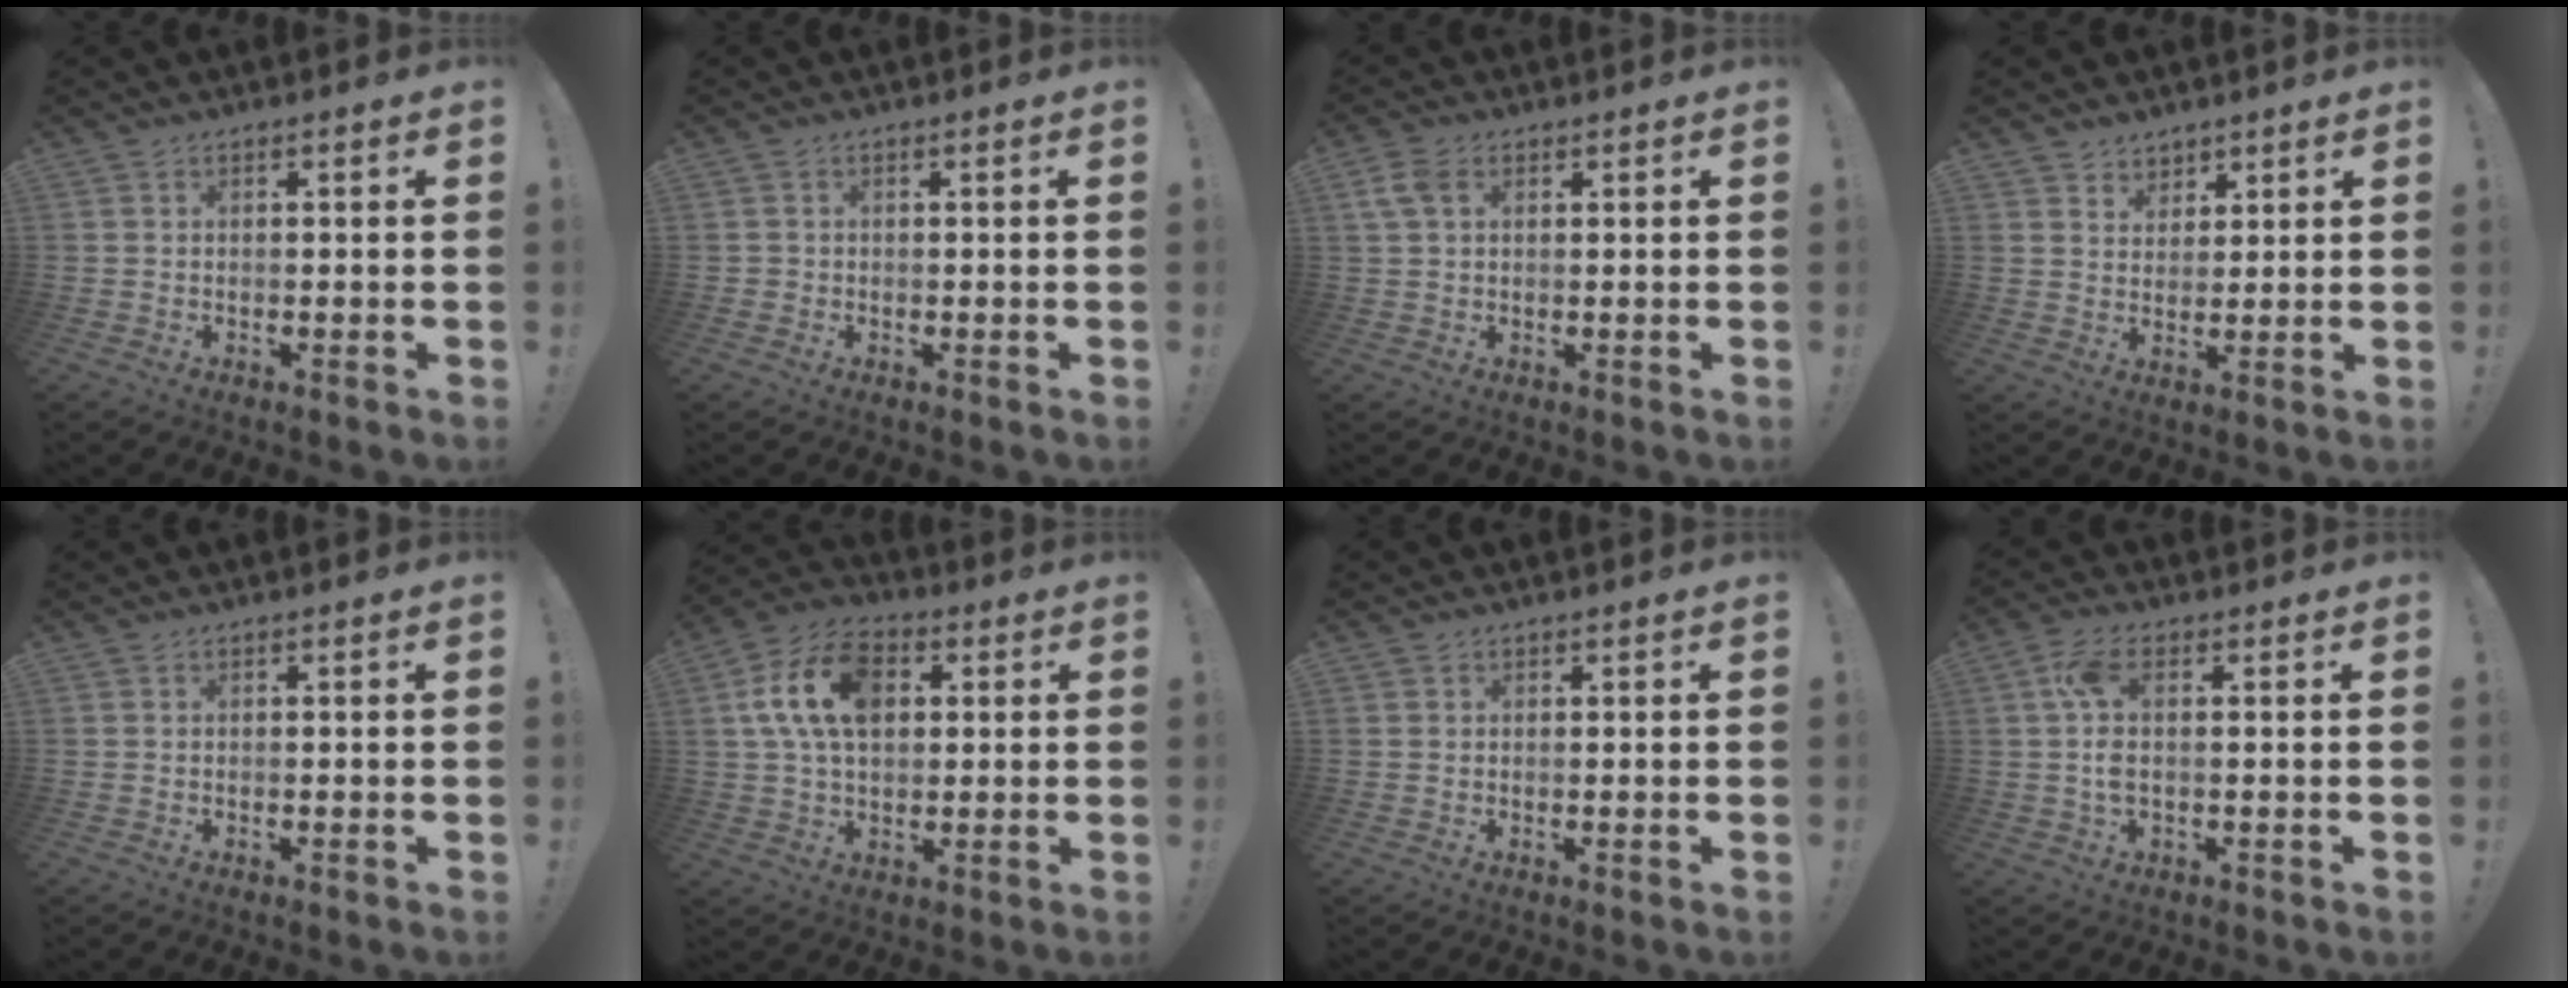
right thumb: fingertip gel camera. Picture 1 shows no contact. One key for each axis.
{"total": 1.0, "fx": -0.3, "fy": 0.9, "fz": 0.3, "tx": -0.005, "ty": 0.003, "tz": -0.005}
{"total": 5.2, "fx": 1.7, "fy": 3.3, "fz": 3.6, "tx": -0.079, "ty": 0.007, "tz": 0.034}
{"total": 5.2, "fx": 3.9, "fy": 3.4, "fz": -0.3, "tx": 0.016, "ty": -0.032, "tz": 0.072}
{"total": 0.0}
{"total": 15.1, "fx": 3.6, "fy": 10.2, "fz": 10.5, "tx": -0.185, "ty": 0.010, "tz": 0.069}
{"total": 0.6, "fx": 0.5, "fy": 0.5, "fz": 0.1, "tx": -0.002, "ty": 0.001, "tz": 0.009}
{"total": 6.6, "fx": 0.4, "fy": 2.8, "fz": 6.0, "tx": -0.129, "ty": -0.003, "tz": 0.007}